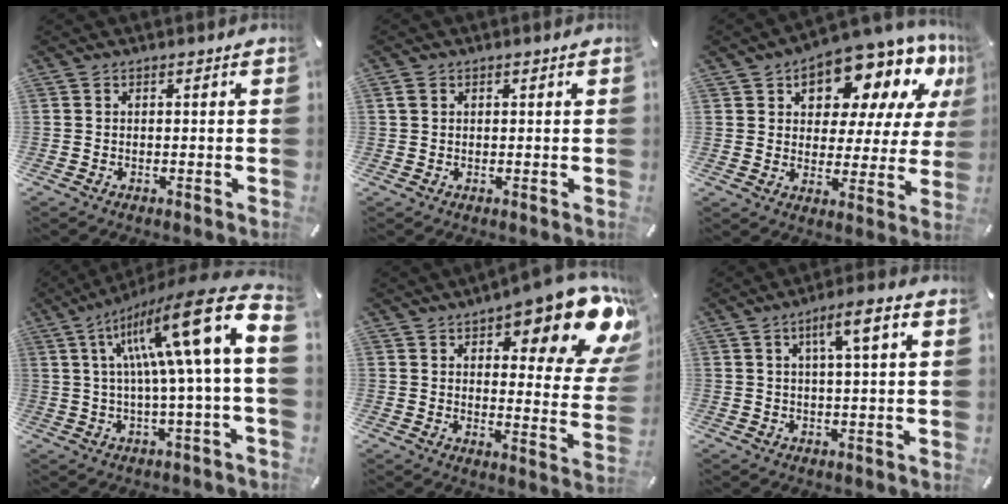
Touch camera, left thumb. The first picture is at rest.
{"total": 1.2, "force": [0.4, 1.0, 0.6], "torque": [-0.012, 0.005, 0.006]}
{"total": 14.9, "force": [11.1, 7.1, 7.0], "torque": [-0.109, -0.088, 0.187]}
{"total": 23.1, "force": [8.0, 3.2, 21.5], "torque": [-0.357, -0.062, 0.118]}
{"total": 17.3, "force": [11.4, 5.7, 11.7], "torque": [-0.146, -0.093, 0.184]}
{"total": 6.7, "force": [2.4, 0.9, 6.2], "torque": [-0.108, -0.004, 0.034]}